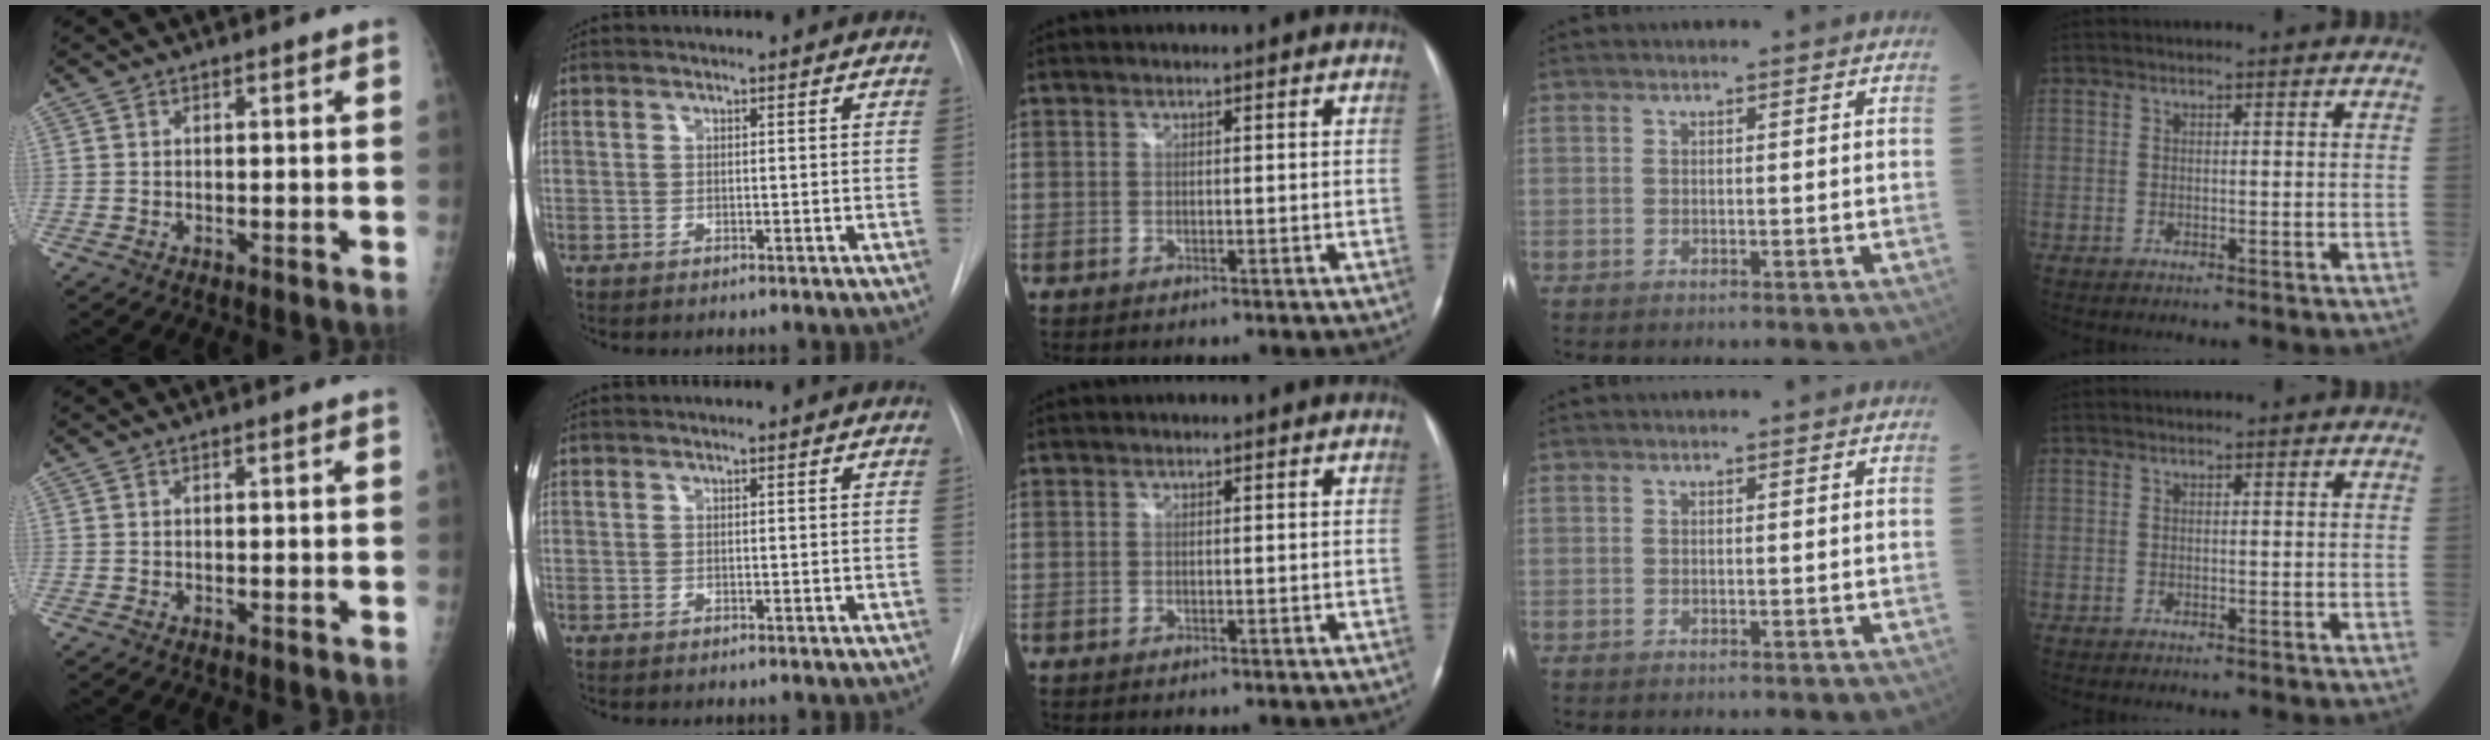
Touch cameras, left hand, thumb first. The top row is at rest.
{}